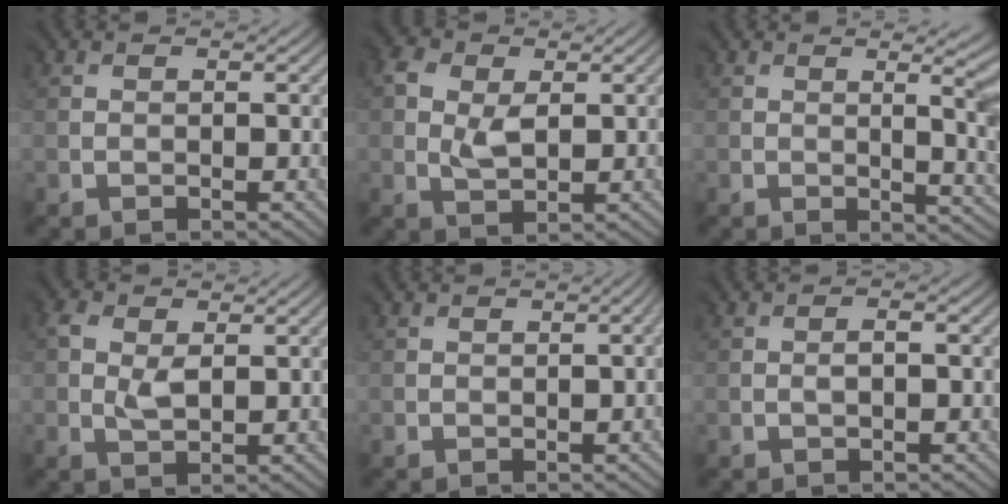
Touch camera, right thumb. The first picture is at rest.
{"total": 3.6, "force": [1.0, 2.8, 2.1], "torque": [-0.055, 0.000, 0.021]}
{"total": 8.9, "force": [-0.1, 4.0, 8.0], "torque": [-0.051, 0.014, -0.001]}
{"total": 2.9, "force": [0.8, 2.1, 1.8], "torque": [-0.052, 0.001, 0.019]}
{"total": 2.1, "force": [-0.5, 0.6, 2.0], "torque": [-0.014, -0.002, -0.004]}
{"total": 0.0}